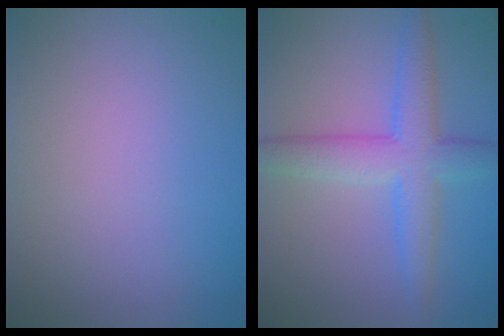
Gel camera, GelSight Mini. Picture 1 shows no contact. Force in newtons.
{"total": 5.2, "press": 5.2, "slide": 0.3}